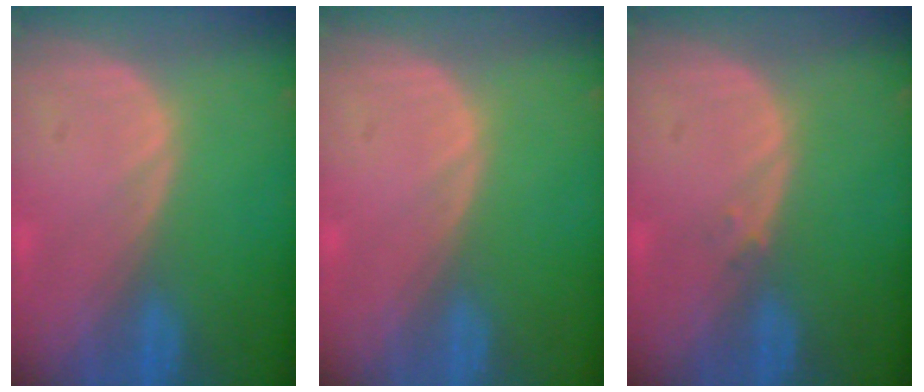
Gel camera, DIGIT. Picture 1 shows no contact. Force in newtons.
{"total": 0.0}
{"total": 0.7, "press": 0.7, "slide": 0.1}